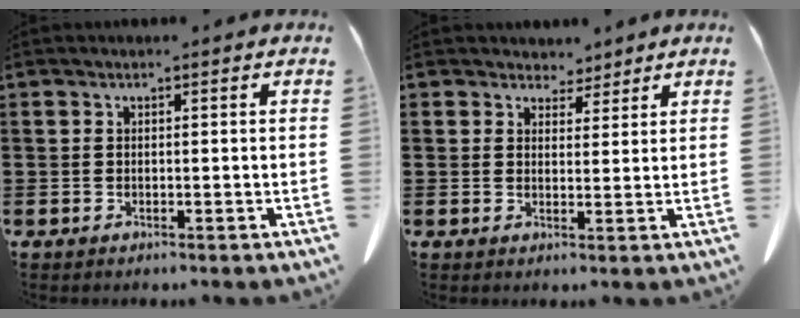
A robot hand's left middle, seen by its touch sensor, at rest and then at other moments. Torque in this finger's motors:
{"motor_torque": [-0.52, 0.82, -0.07, -0.02]}